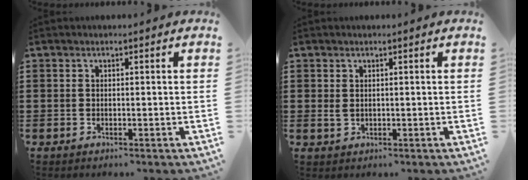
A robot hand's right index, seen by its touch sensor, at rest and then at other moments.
{"total": 1.2, "force": [0.4, 0.8, 0.8], "torque": [-0.018, 0.004, 0.008]}